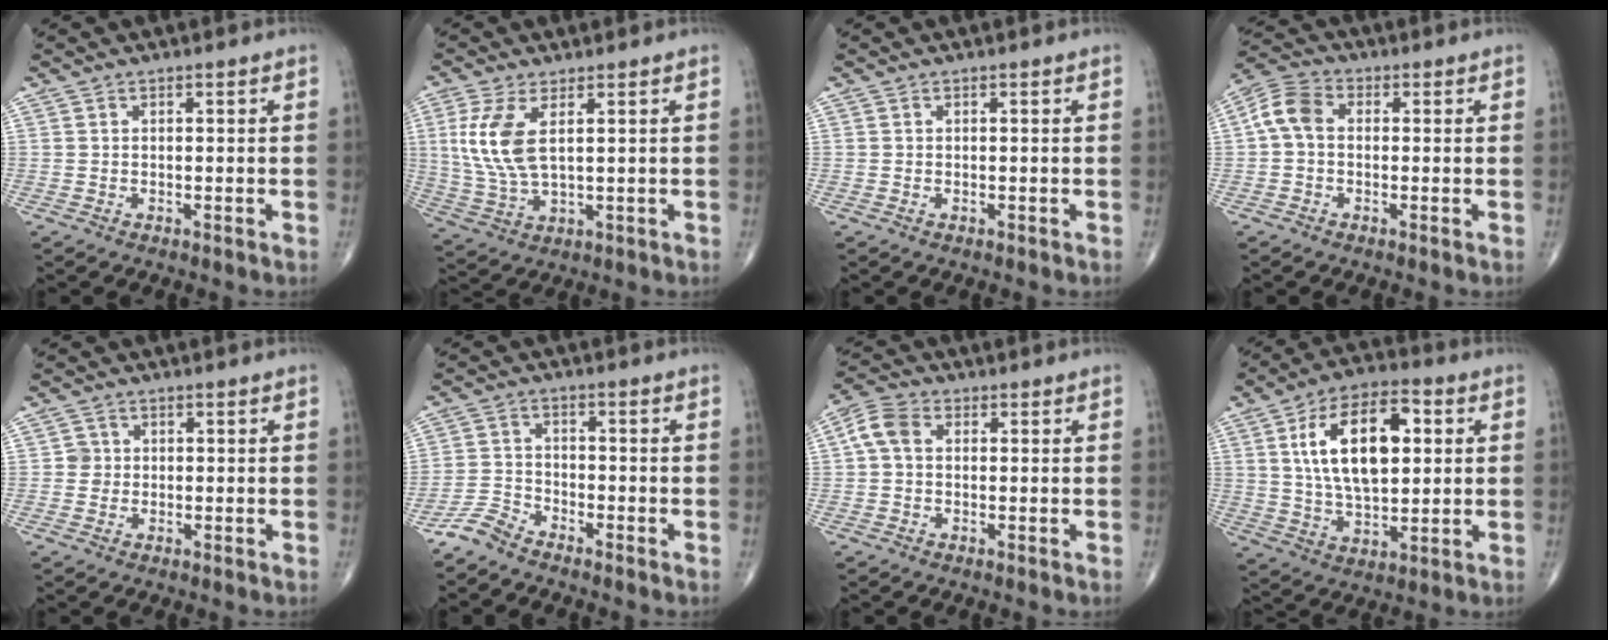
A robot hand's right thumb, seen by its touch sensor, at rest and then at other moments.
{"total": 9.5, "force": [2.5, 4.0, 8.3], "torque": [-0.194, -0.010, 0.059]}
{"total": 0.0}
{"total": 6.4, "force": [0.2, 4.5, 4.6], "torque": [-0.086, 0.020, -0.009]}
{"total": 1.9, "force": [0.0, 1.9, 0.2], "torque": [0.009, 0.006, -0.004]}
{"total": 4.1, "force": [-3.9, 1.1, 0.9], "torque": [-0.014, 0.009, -0.087]}
{"total": 5.3, "force": [0.6, 3.9, 3.6], "torque": [-0.076, 0.018, 0.004]}
{"total": 18.0, "force": [4.0, 9.2, 15.0], "torque": [-0.242, 0.005, 0.067]}